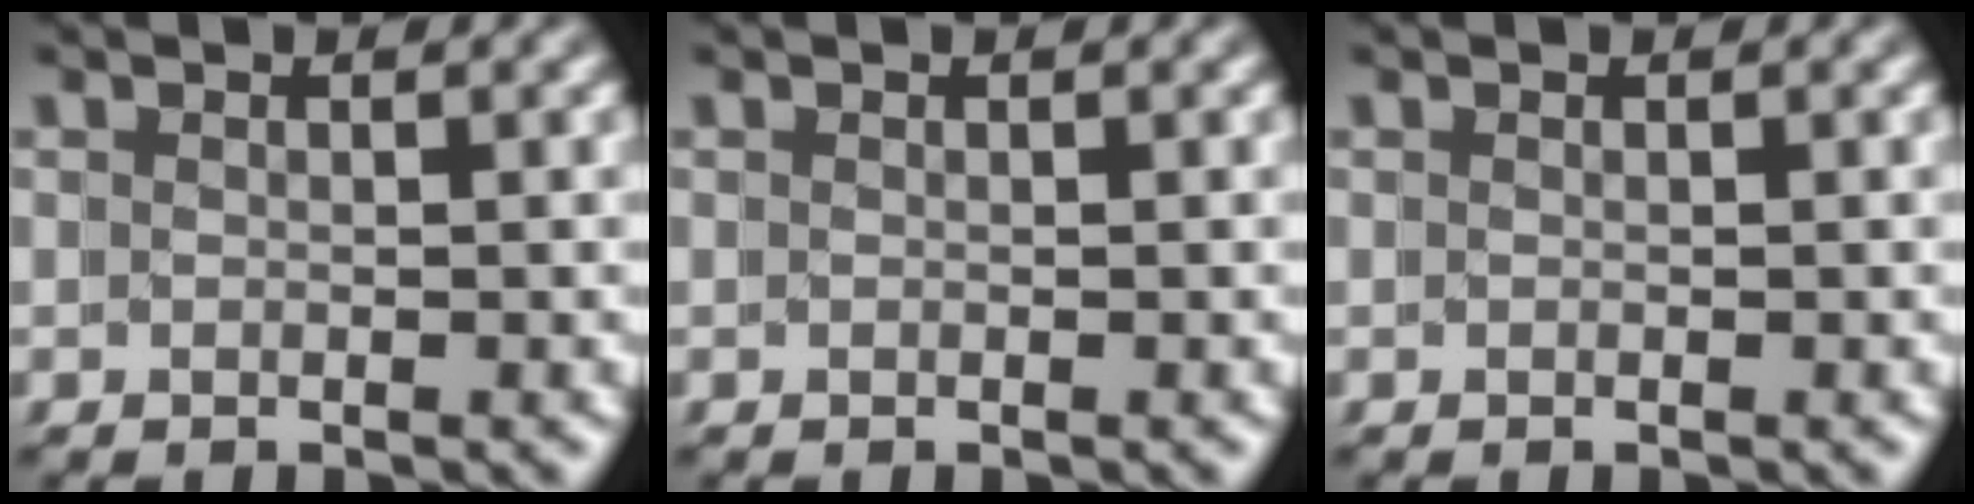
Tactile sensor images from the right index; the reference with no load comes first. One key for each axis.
{"total": 0.0}
{"total": 0.0}